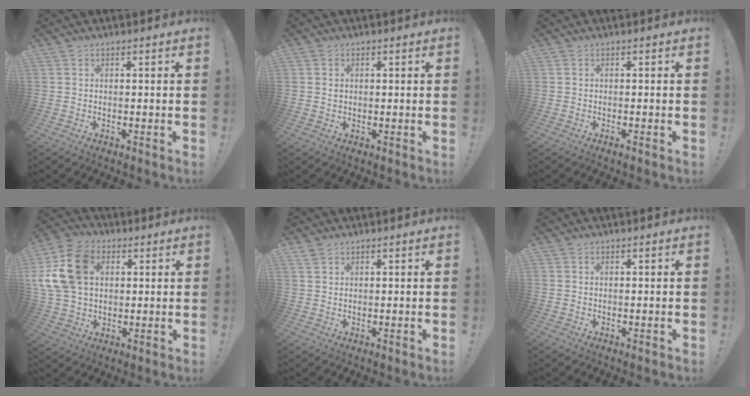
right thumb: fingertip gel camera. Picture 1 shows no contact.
{"total": 0.9, "force": [0.0, 0.9, -0.1], "torque": [0.010, 0.000, -0.001]}
{"total": 0.9, "force": [-0.7, -0.2, 0.6], "torque": [-0.016, 0.001, -0.010]}
{"total": 18.1, "force": [4.6, 13.3, 11.3], "torque": [-0.219, -0.003, 0.091]}
{"total": 1.5, "force": [1.2, 0.6, 0.7], "torque": [-0.007, -0.005, 0.021]}
{"total": 0.0}